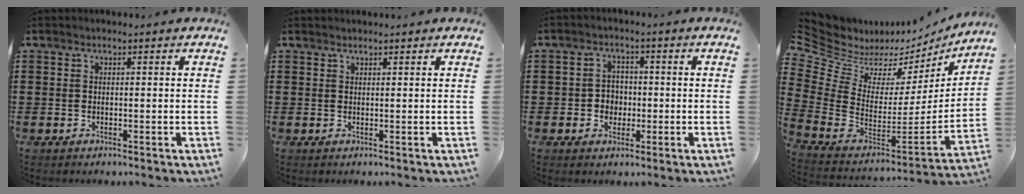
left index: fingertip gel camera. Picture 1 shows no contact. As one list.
[{"total": 0.7, "force": [0.7, 0.1, 0.1], "torque": [-0.003, -0.001, 0.016]}, {"total": 3.1, "force": [-0.6, 2.8, 1.1], "torque": [-0.031, 0.005, -0.017]}, {"total": 4.8, "force": [4.1, 2.4, 0.0], "torque": [-0.048, -0.059, 0.069]}]